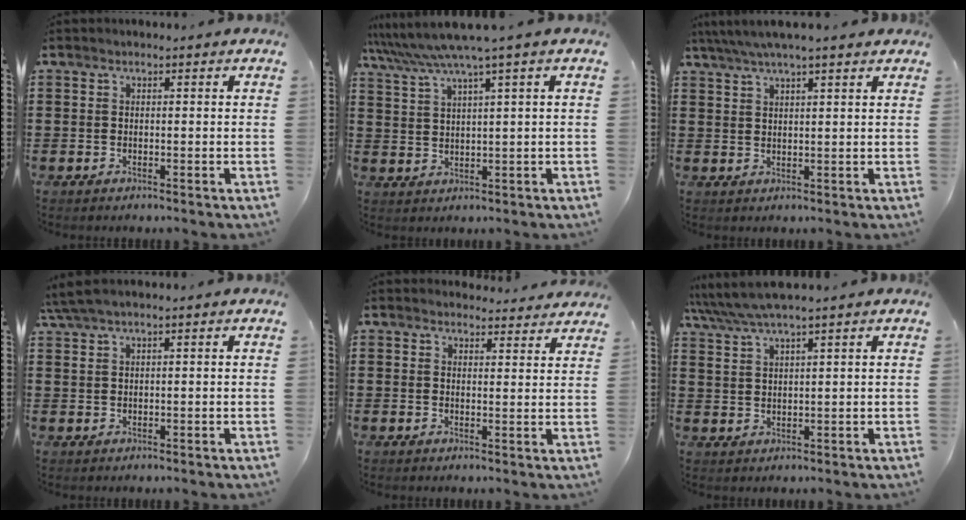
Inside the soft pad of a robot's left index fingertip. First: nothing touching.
{"total": 4.7, "force": [3.2, -0.5, 3.4], "torque": [-0.076, -0.015, 0.050]}
{"total": 4.1, "force": [3.2, 0.3, 2.5], "torque": [-0.055, -0.002, 0.057]}
{"total": 2.2, "force": [1.4, 0.1, 1.7], "torque": [-0.034, 0.000, 0.026]}
{"total": 3.0, "force": [2.9, 0.7, 0.2], "torque": [-0.004, -0.013, 0.054]}
{"total": 4.1, "force": [3.3, 0.2, 2.4], "torque": [-0.057, -0.005, 0.058]}